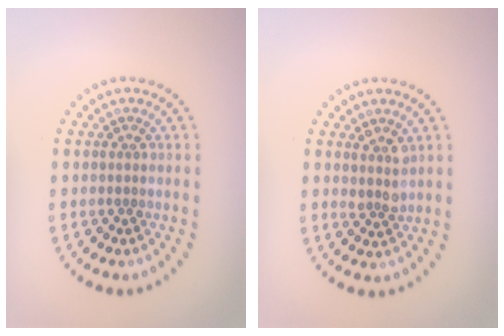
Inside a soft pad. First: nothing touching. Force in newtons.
{"total": 1.7, "press": 1.5, "slide": 0.8}